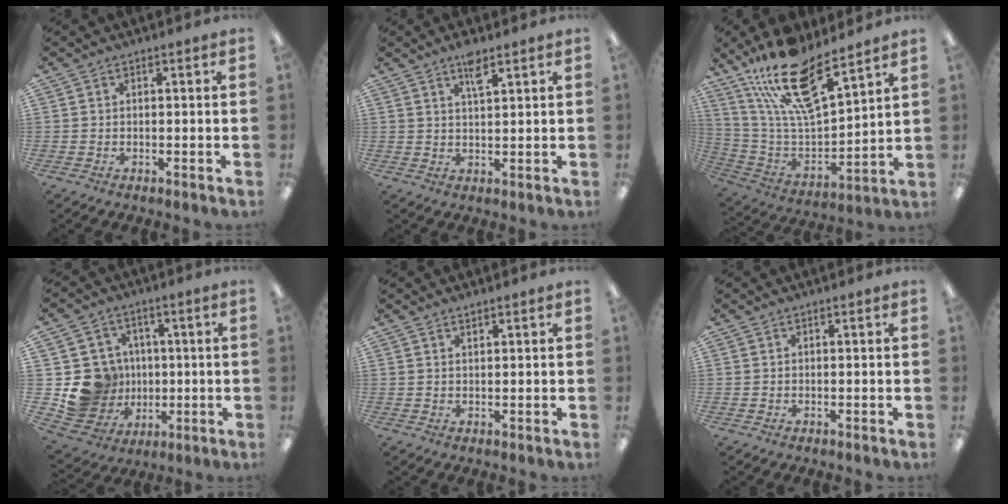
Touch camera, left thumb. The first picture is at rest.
{"total": 4.4, "force": [3.1, 1.0, 3.0], "torque": [-0.052, -0.008, 0.052]}
{"total": 20.7, "force": [15.1, 6.8, 12.5], "torque": [-0.234, -0.093, 0.267]}
{"total": 13.8, "force": [-0.6, 13.3, 3.6], "torque": [-0.092, 0.008, 0.012]}
{"total": 1.0, "force": [0.9, 0.3, 0.4], "torque": [-0.008, -0.001, 0.017]}
{"total": 0.0}